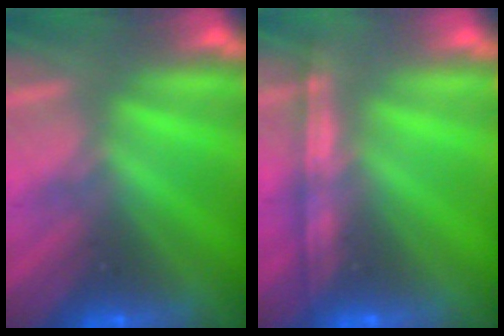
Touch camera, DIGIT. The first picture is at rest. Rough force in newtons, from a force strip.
{"total": 1.1}